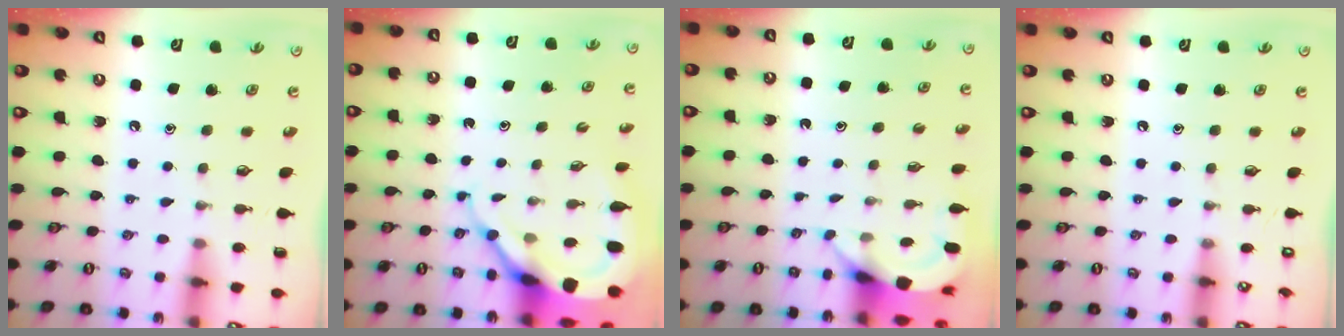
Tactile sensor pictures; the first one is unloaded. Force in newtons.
{"total": 9.9, "press": 9.8, "slide": 1.0}
{"total": 3.7, "press": 3.7, "slide": 0.2}
{"total": 0.0}